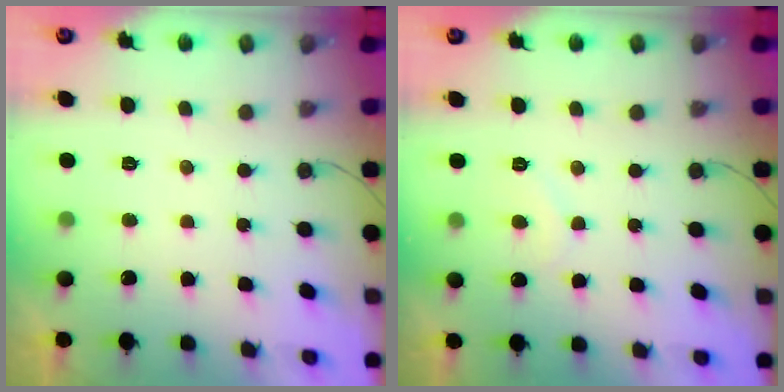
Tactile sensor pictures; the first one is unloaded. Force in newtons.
{"total": 5.6, "press": 5.6, "slide": 0.5}